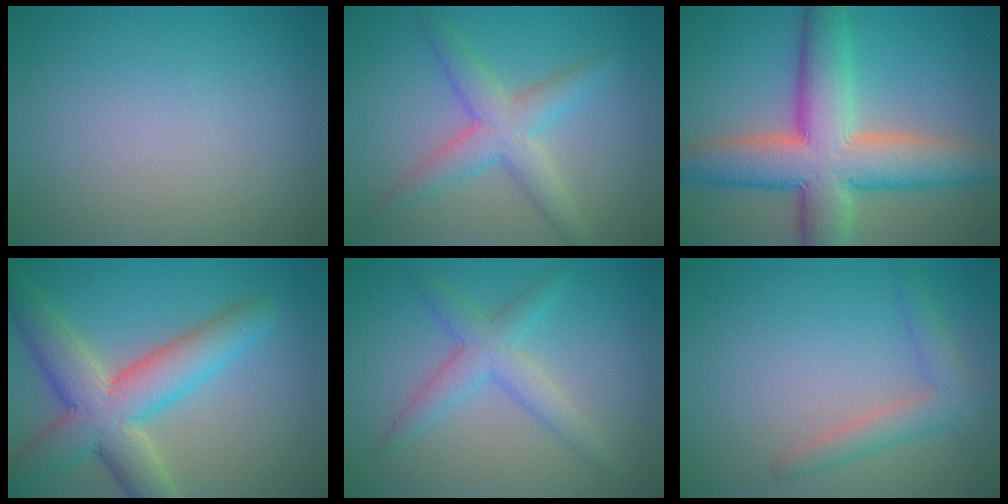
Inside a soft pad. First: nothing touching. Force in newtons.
{"total": 4.1, "press": 4.1, "slide": 0.1}
{"total": 10.7, "press": 10.7, "slide": 0.4}
{"total": 8.0, "press": 8.0, "slide": 0.4}
{"total": 3.1, "press": 3.1, "slide": 0.1}
{"total": 2.6, "press": 2.6, "slide": 0.0}